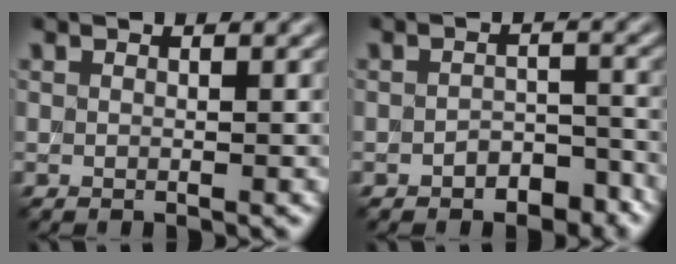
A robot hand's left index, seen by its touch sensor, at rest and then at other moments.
{"total": 2.9, "force": [-2.0, 1.5, 1.5], "torque": [-0.027, 0.006, -0.029]}